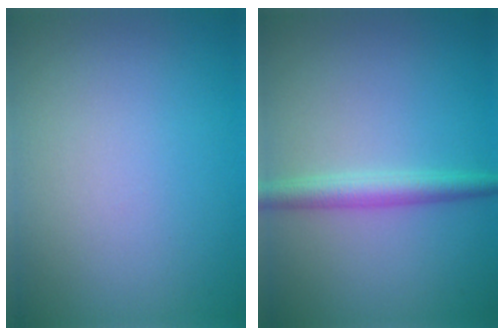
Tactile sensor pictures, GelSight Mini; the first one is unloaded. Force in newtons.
{"total": 2.7, "press": 2.7, "slide": 0.0}